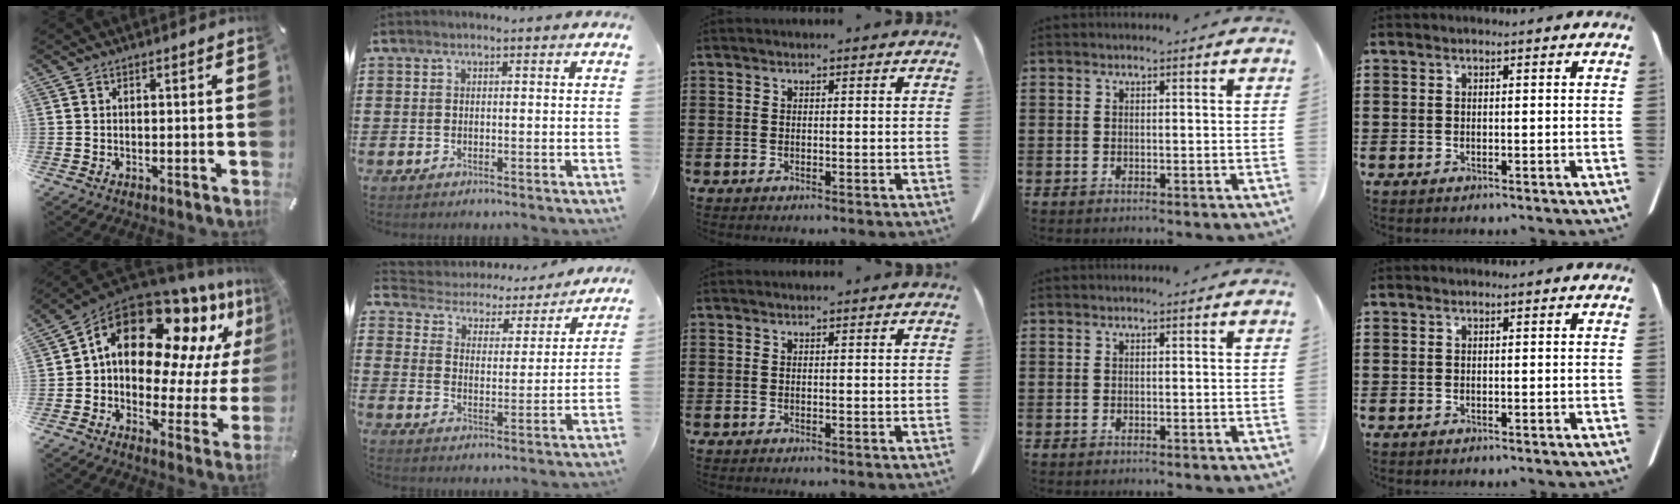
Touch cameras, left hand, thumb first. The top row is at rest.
{"thumb": {"total": 20.3, "force": [10.9, 11.7, 12.5], "torque": [-0.196, -0.081, 0.184]}, "index": {"total": 3.7, "force": [3.5, 1.0, 0.3], "torque": [-0.032, -0.029, 0.050]}}